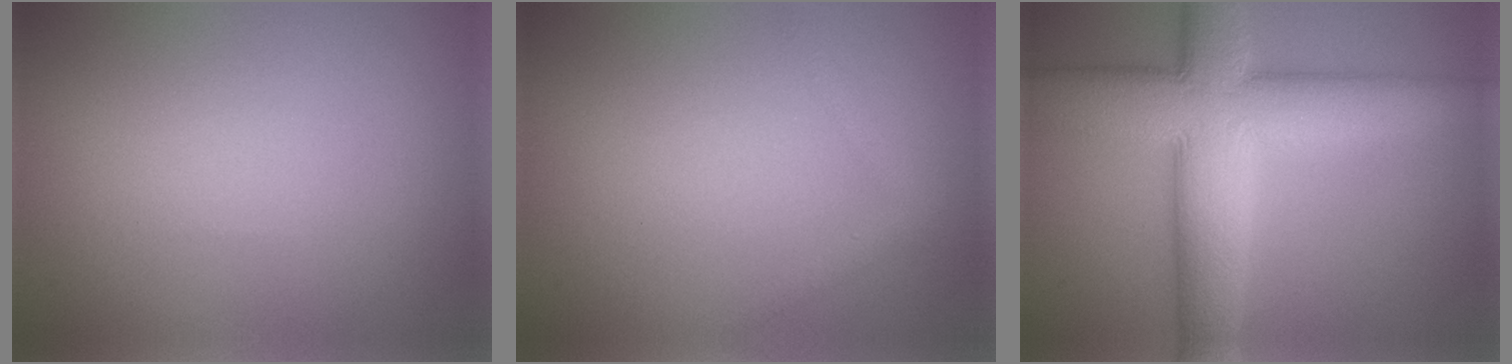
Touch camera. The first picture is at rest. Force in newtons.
{"total": 1.2, "press": 1.2, "slide": 0.1}
{"total": 11.2, "press": 11.1, "slide": 0.4}